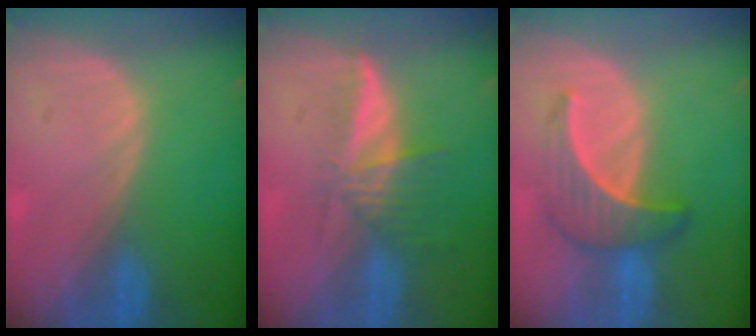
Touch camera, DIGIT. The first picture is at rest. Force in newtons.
{"total": 6.0, "press": 5.2, "slide": 2.9}
{"total": 6.2, "press": 6.0, "slide": 1.8}